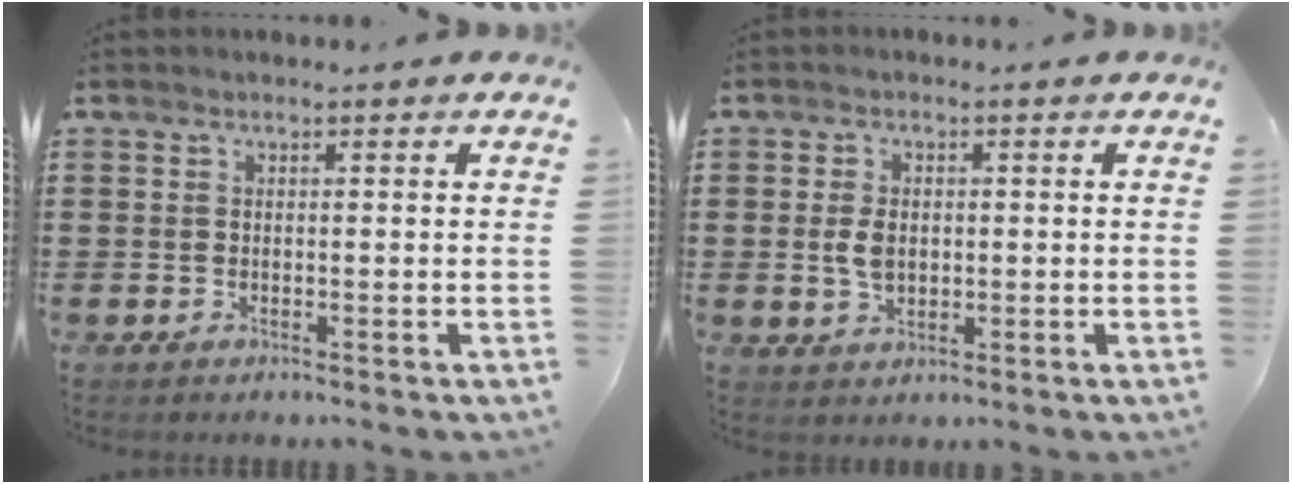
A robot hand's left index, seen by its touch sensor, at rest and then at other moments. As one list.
[{"total": 3.6, "force": [0.1, 2.3, 2.8], "torque": [-0.073, 0.001, -0.004]}]